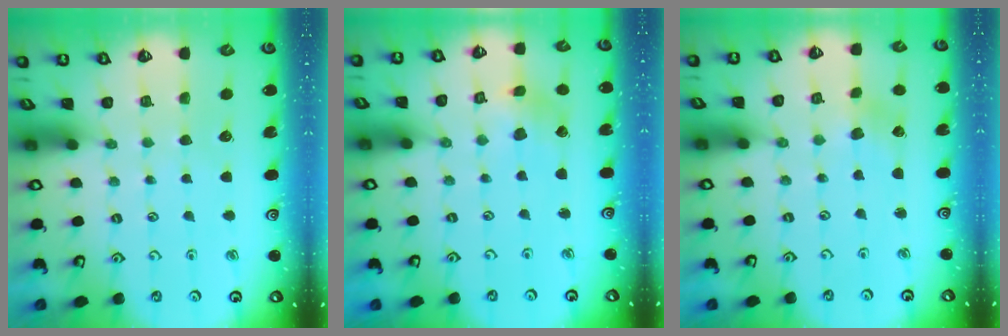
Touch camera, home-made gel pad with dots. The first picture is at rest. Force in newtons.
{"total": 2.7, "press": 2.7, "slide": 0.5}
{"total": 3.8, "press": 3.8, "slide": 0.6}